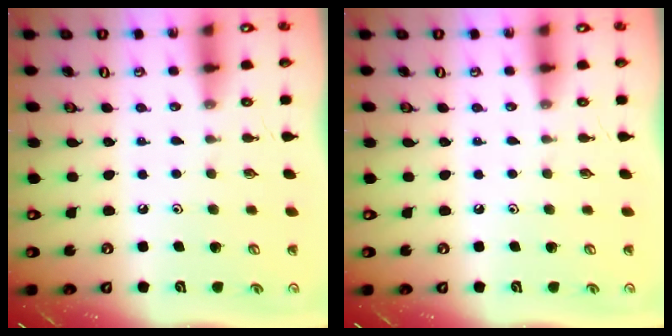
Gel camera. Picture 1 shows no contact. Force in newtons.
{"total": 0.0}